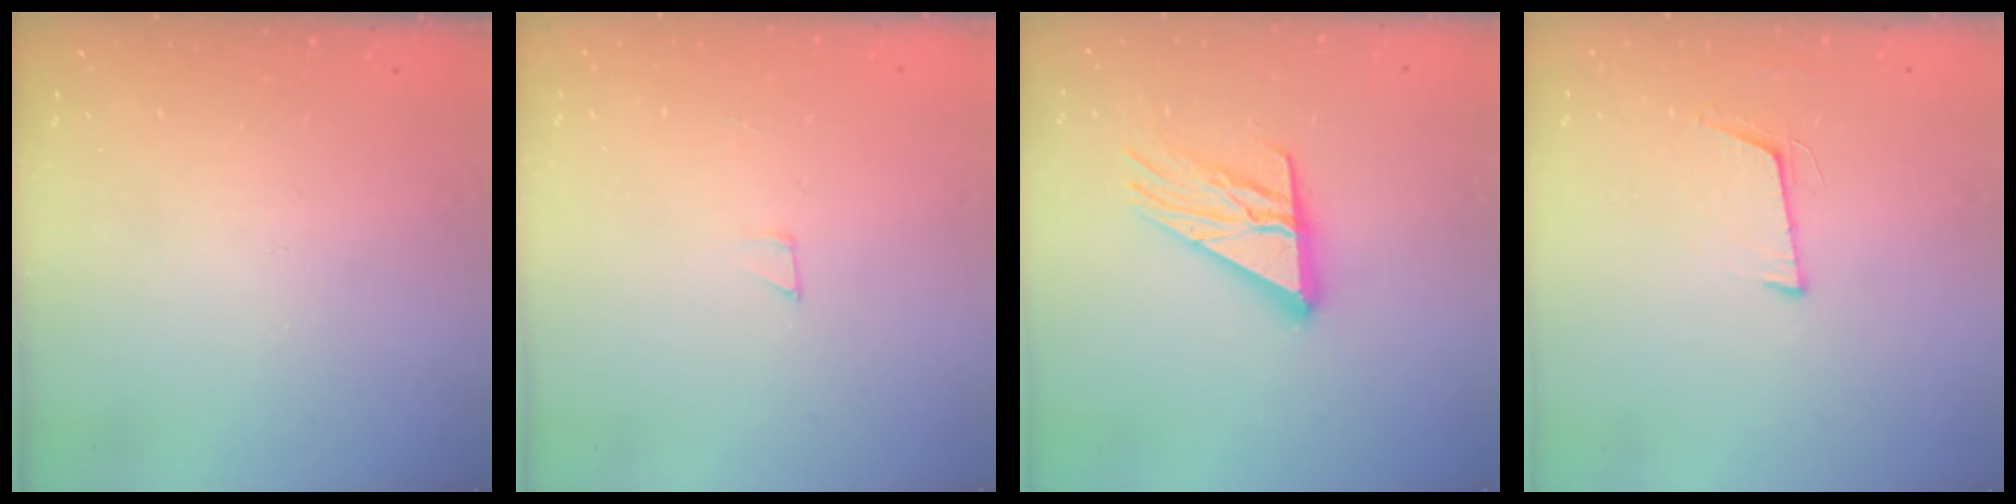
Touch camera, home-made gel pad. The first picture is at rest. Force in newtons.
{"total": 2.0, "press": 2.0, "slide": 0.0}
{"total": 14.6, "press": 14.5, "slide": 1.4}
{"total": 5.9, "press": 5.6, "slide": 2.0}